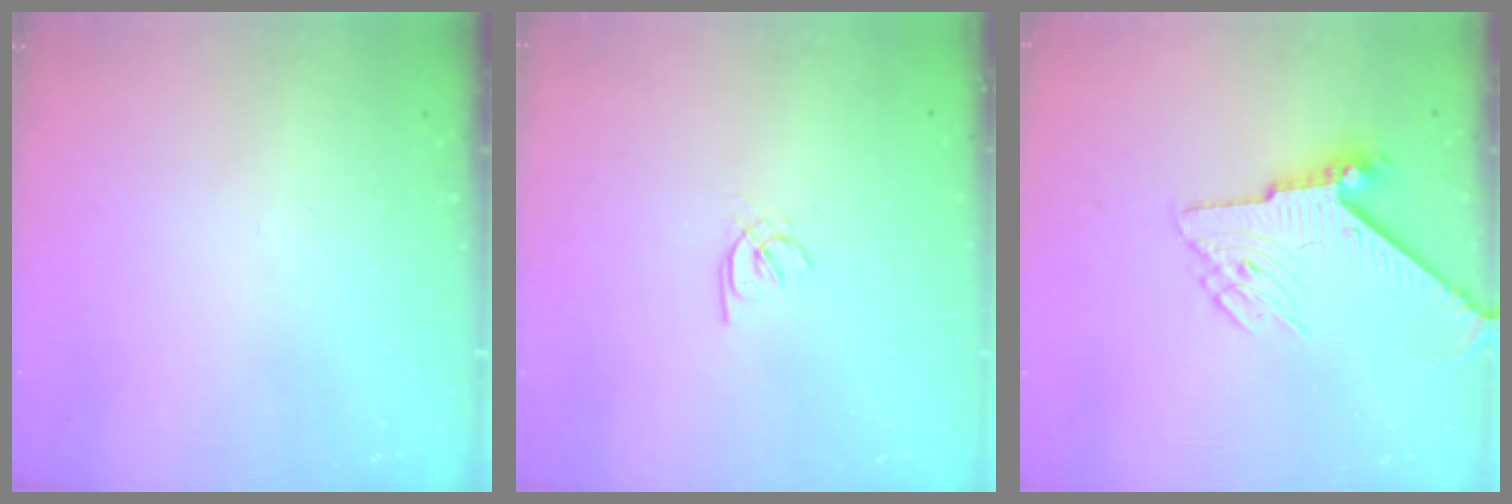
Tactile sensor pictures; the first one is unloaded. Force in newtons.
{"total": 1.8, "press": 1.8, "slide": 0.5}
{"total": 8.1, "press": 8.1, "slide": 0.6}